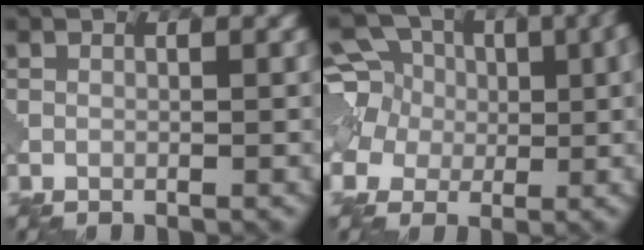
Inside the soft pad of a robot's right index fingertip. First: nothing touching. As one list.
[{"total": 8.8, "force": [2.3, 7.3, 4.2], "torque": [-0.096, 0.025, 0.023]}]